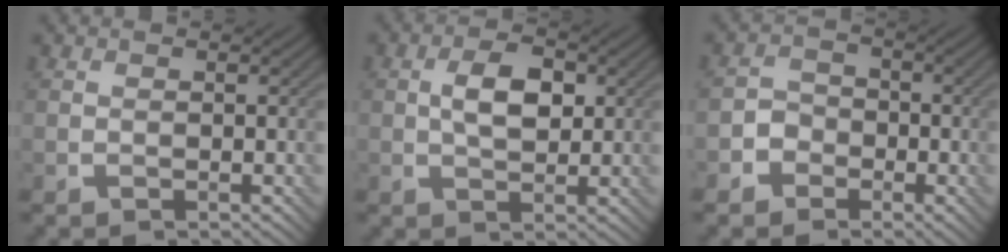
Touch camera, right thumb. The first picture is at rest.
{"total": 5.1, "force": [0.8, 2.8, 4.2], "torque": [-0.079, 0.004, 0.011]}
{"total": 3.1, "force": [-1.6, 2.5, 0.8], "torque": [-0.007, 0.004, -0.040]}